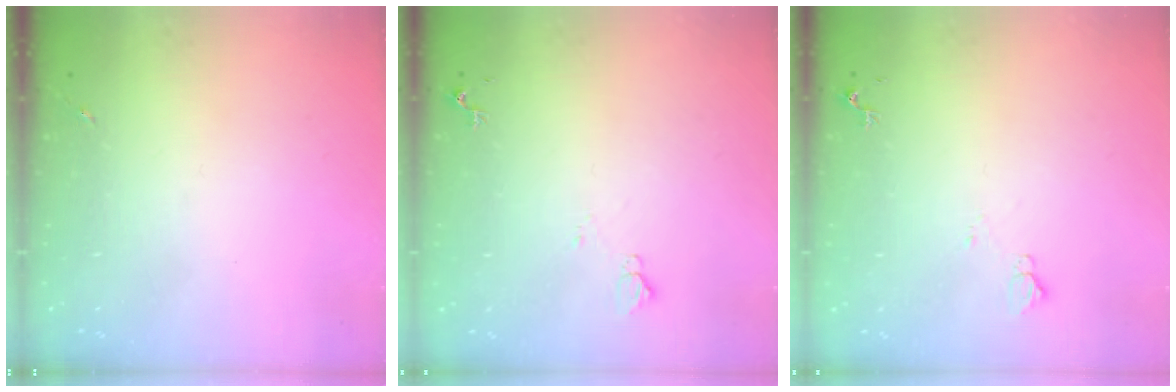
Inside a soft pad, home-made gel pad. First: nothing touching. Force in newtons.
{"total": 5.1, "press": 5.1, "slide": 0.7}
{"total": 5.1, "press": 5.1, "slide": 0.7}